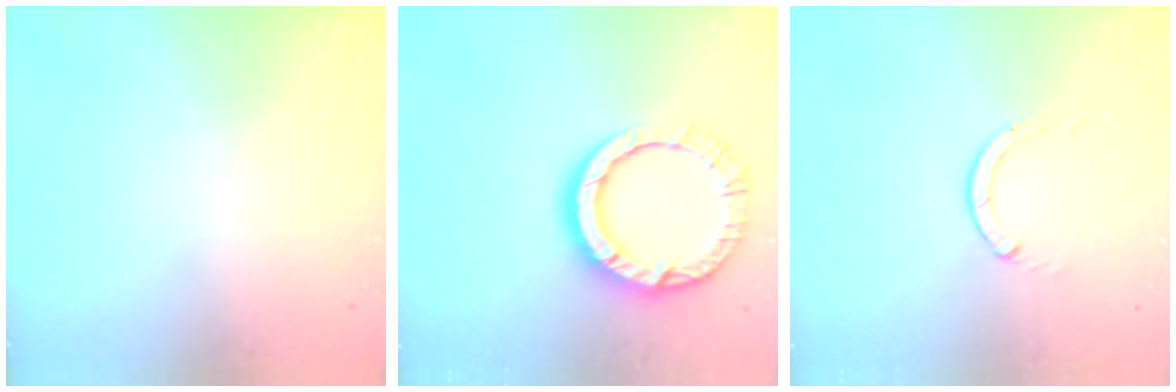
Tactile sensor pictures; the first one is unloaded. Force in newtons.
{"total": 12.7, "press": 12.6, "slide": 1.2}
{"total": 0.0}